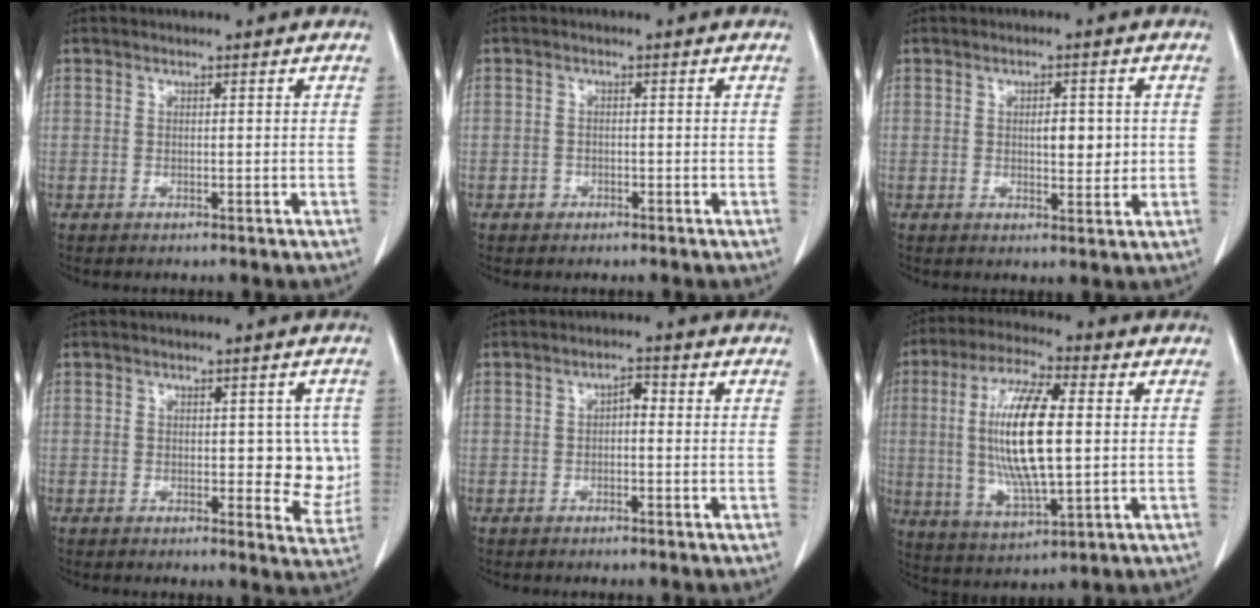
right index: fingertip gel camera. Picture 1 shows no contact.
{"total": 1.2, "force": [-0.7, 1.0, 0.1], "torque": [0.000, 0.005, -0.015]}
{"total": 4.0, "force": [0.4, 1.7, 3.6], "torque": [-0.053, -0.001, 0.009]}
{"total": 5.7, "force": [0.3, 3.0, 4.8], "torque": [-0.036, 0.002, 0.007]}
{"total": 1.9, "force": [-0.1, 0.9, 1.6], "torque": [-0.021, 0.007, -0.004]}
{"total": 15.1, "force": [0.9, 3.3, 14.7], "torque": [-0.298, -0.004, 0.017]}